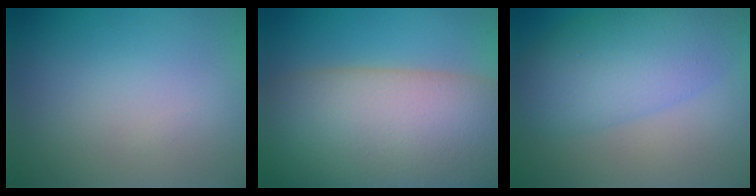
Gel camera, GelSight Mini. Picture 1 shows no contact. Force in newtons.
{"total": 14.3, "press": 14.3, "slide": 0.8}
{"total": 7.1, "press": 7.1, "slide": 0.1}